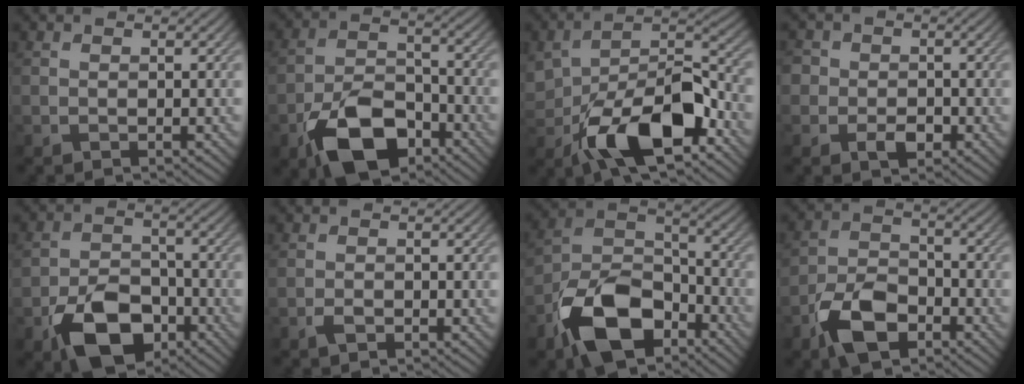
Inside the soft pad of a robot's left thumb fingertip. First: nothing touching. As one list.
[{"total": 11.3, "force": [-6.5, 5.9, 7.1], "torque": [-0.142, -0.009, -0.125]}, {"total": 13.8, "force": [-5.8, 7.6, 9.9], "torque": [-0.179, -0.029, -0.097]}, {"total": 3.7, "force": [-1.1, 3.1, 1.7], "torque": [-0.013, -0.006, -0.036]}, {"total": 9.7, "force": [-5.0, 6.0, 5.8], "torque": [-0.115, -0.014, -0.091]}, {"total": 1.3, "force": [-0.6, 0.8, 0.8], "torque": [-0.017, -0.002, -0.013]}, {"total": 13.3, "force": [-7.8, 7.5, 7.7], "torque": [-0.163, -0.012, -0.156]}, {"total": 8.2, "force": [-4.6, 4.7, 4.9], "torque": [-0.102, -0.003, -0.098]}]